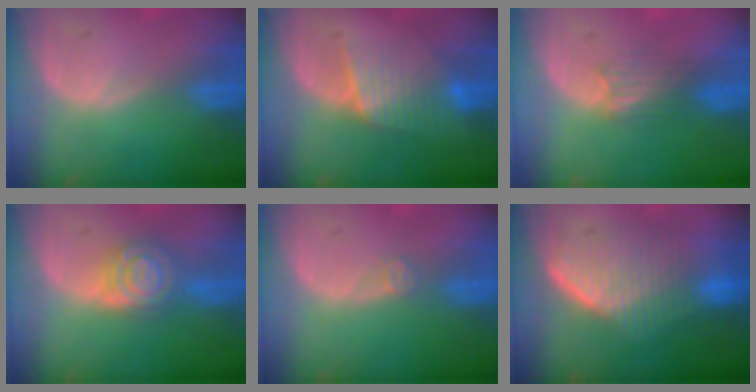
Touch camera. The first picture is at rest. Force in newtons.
{"total": 6.4, "press": 6.1, "slide": 2.1}
{"total": 3.2, "press": 3.0, "slide": 1.2}
{"total": 6.7, "press": 6.7, "slide": 0.4}
{"total": 1.5, "press": 1.2, "slide": 0.9}
{"total": 8.9, "press": 8.7, "slide": 2.0}